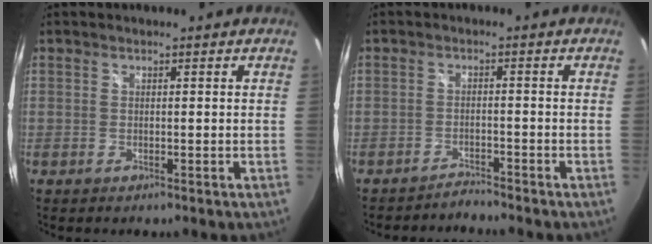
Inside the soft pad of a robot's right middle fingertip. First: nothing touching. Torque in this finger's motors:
{"motor_torque": [-0.31, -0.24, -0.04, -0.01]}